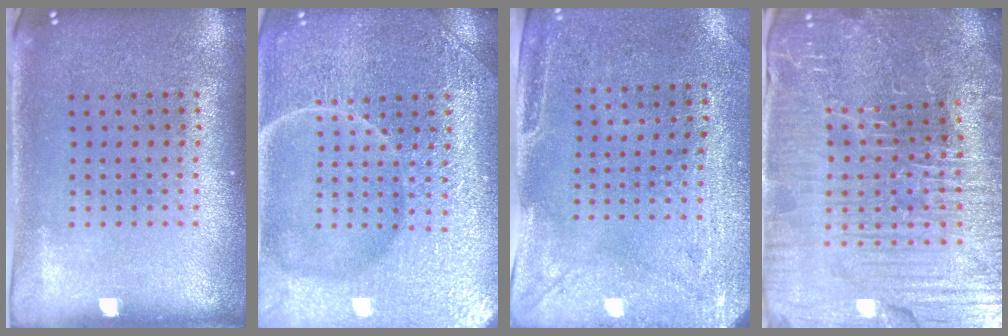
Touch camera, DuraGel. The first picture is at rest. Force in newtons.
{"total": 7.4, "press": 7.3, "slide": 1.0}
{"total": 3.0, "press": 2.4, "slide": 1.8}
{"total": 5.6, "press": 5.4, "slide": 1.6}